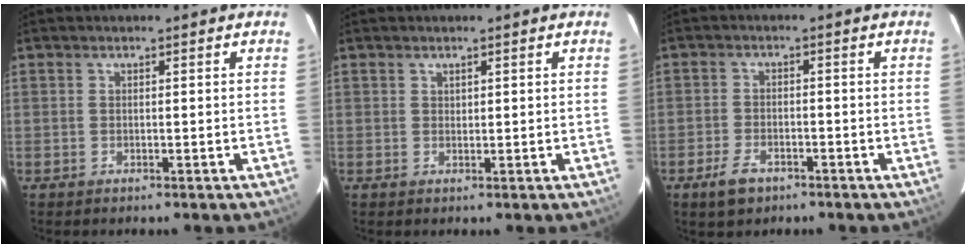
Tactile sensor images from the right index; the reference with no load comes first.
{"total": 0.7, "force": [0.5, 0.4, 0.1], "torque": [-0.002, 0.002, 0.010]}
{"total": 4.9, "force": [-3.2, 2.6, 2.7], "torque": [-0.069, -0.003, -0.056]}